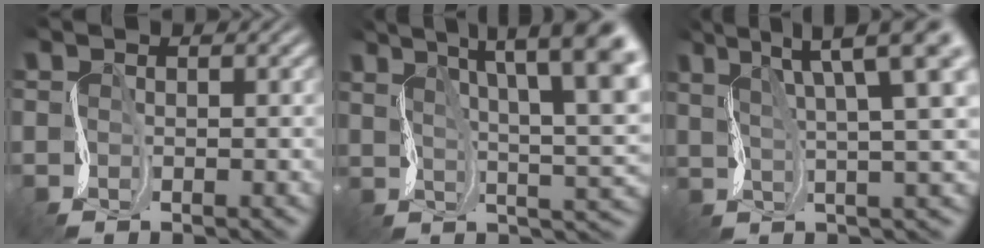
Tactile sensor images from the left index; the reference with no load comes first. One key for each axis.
{"total": 11.7, "fx": 5.2, "fy": 3.2, "fz": 10.0, "tx": -0.150, "ty": 0.013, "tz": 0.085}
{"total": 10.9, "fx": 5.5, "fy": 2.6, "fz": 9.0, "tx": -0.120, "ty": 0.027, "tz": 0.082}